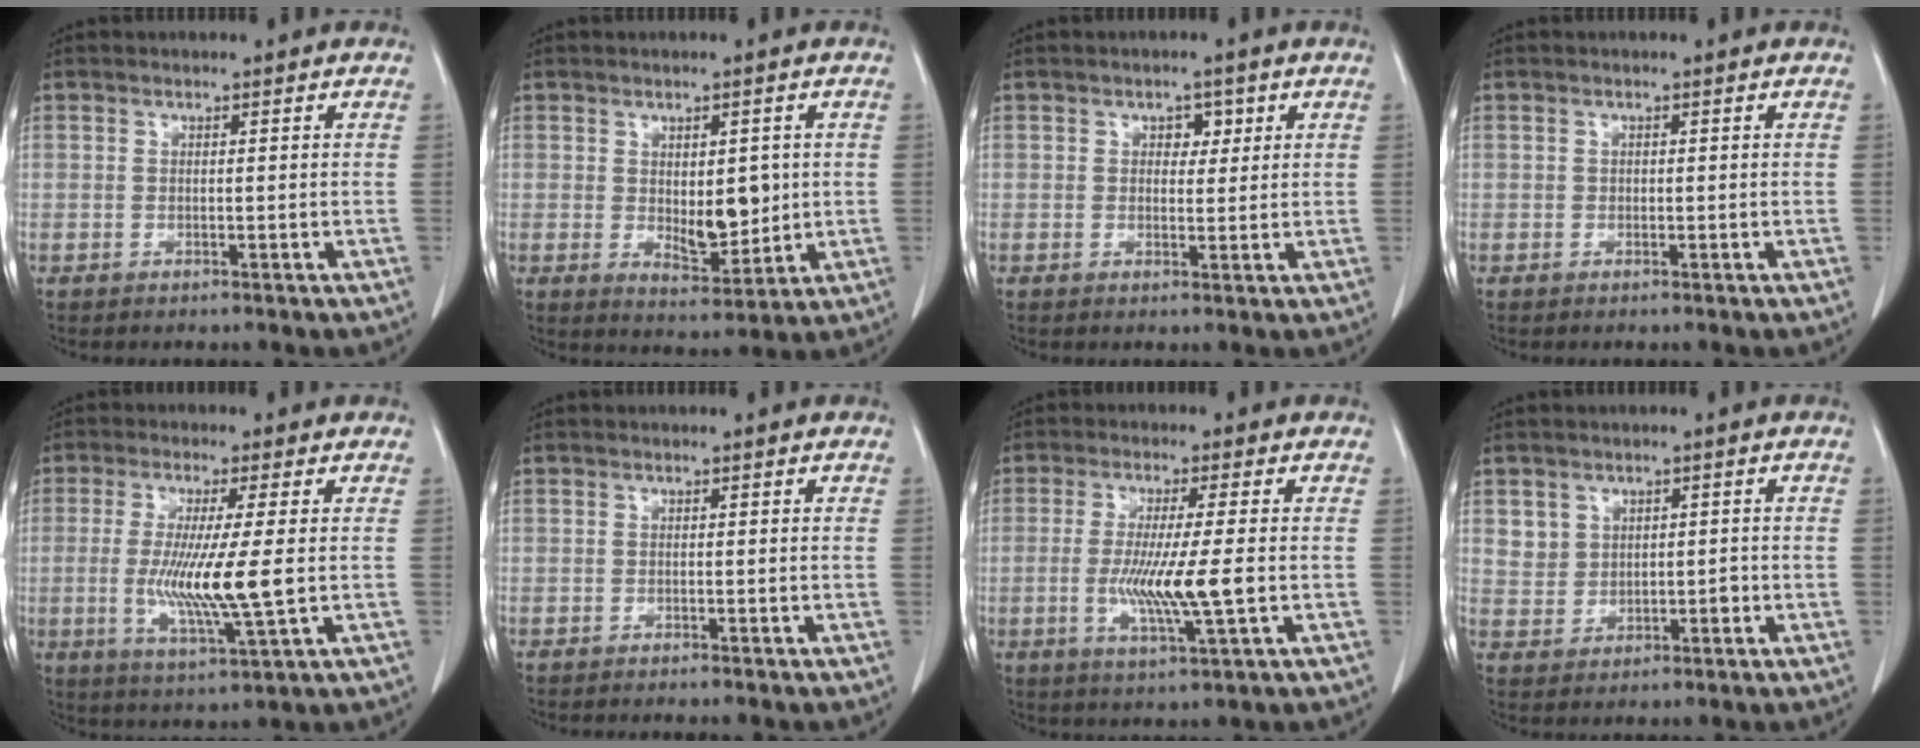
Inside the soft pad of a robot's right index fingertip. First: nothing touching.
{"total": 6.3, "force": [0.4, 3.1, 5.5], "torque": [-0.078, -0.008, 0.018]}
{"total": 2.4, "force": [1.0, 1.7, 1.5], "torque": [-0.013, 0.004, 0.012]}
{"total": 0.0}
{"total": 10.6, "force": [-0.8, 0.0, 10.6], "torque": [-0.206, -0.026, -0.016]}
{"total": 0.8, "force": [-0.7, -0.3, 0.3], "torque": [-0.009, 0.000, -0.014]}
{"total": 9.0, "force": [-1.4, 0.0, 8.9], "torque": [-0.168, -0.018, -0.027]}
{"total": 3.8, "force": [0.9, 3.4, 1.5], "torque": [-0.020, 0.008, 0.022]}